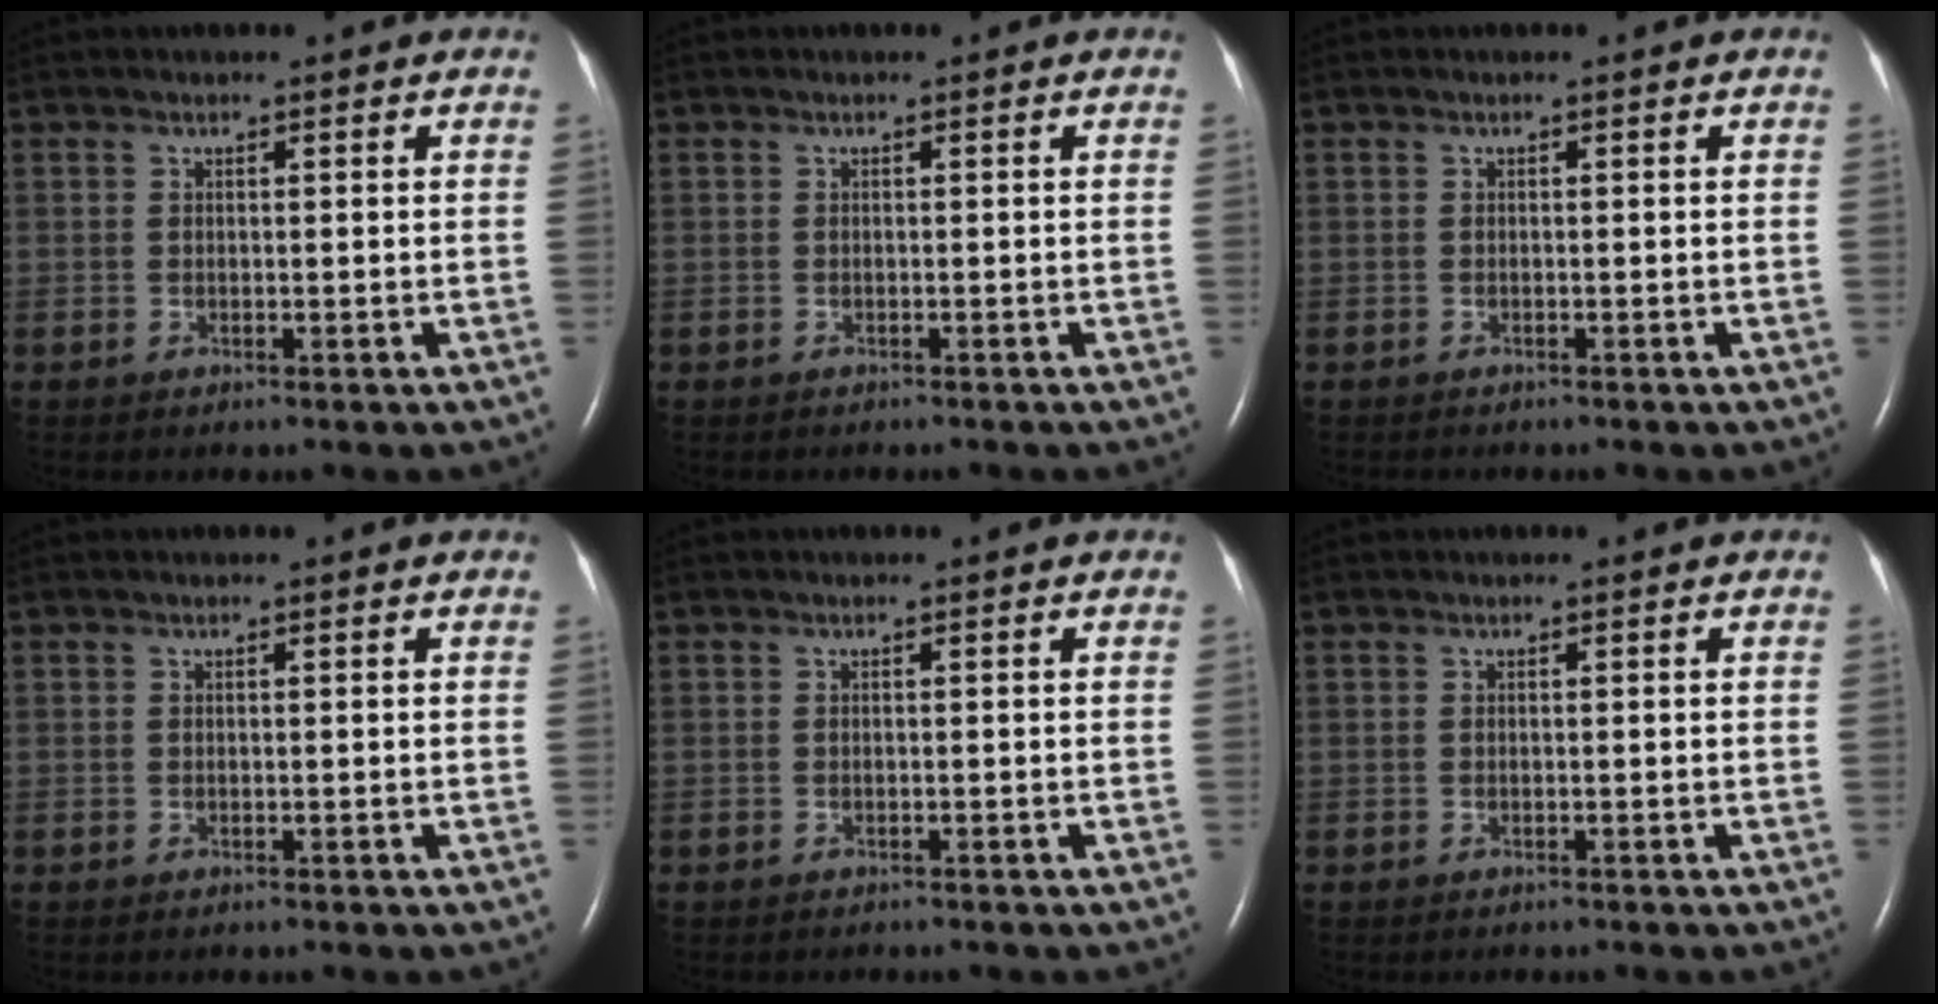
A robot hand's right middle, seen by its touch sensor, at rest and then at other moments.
{"total": 1.2, "force": [-1.1, 0.4, 0.4], "torque": [-0.012, -0.002, -0.013]}
{"total": 1.0, "force": [-1.0, 0.3, 0.2], "torque": [-0.010, -0.002, -0.012]}
{"total": 0.0}
{"total": 1.4, "force": [-1.3, 0.5, 0.3], "torque": [-0.013, -0.003, -0.016]}
{"total": 0.9, "force": [-0.8, 0.3, 0.3], "torque": [-0.012, -0.002, -0.009]}